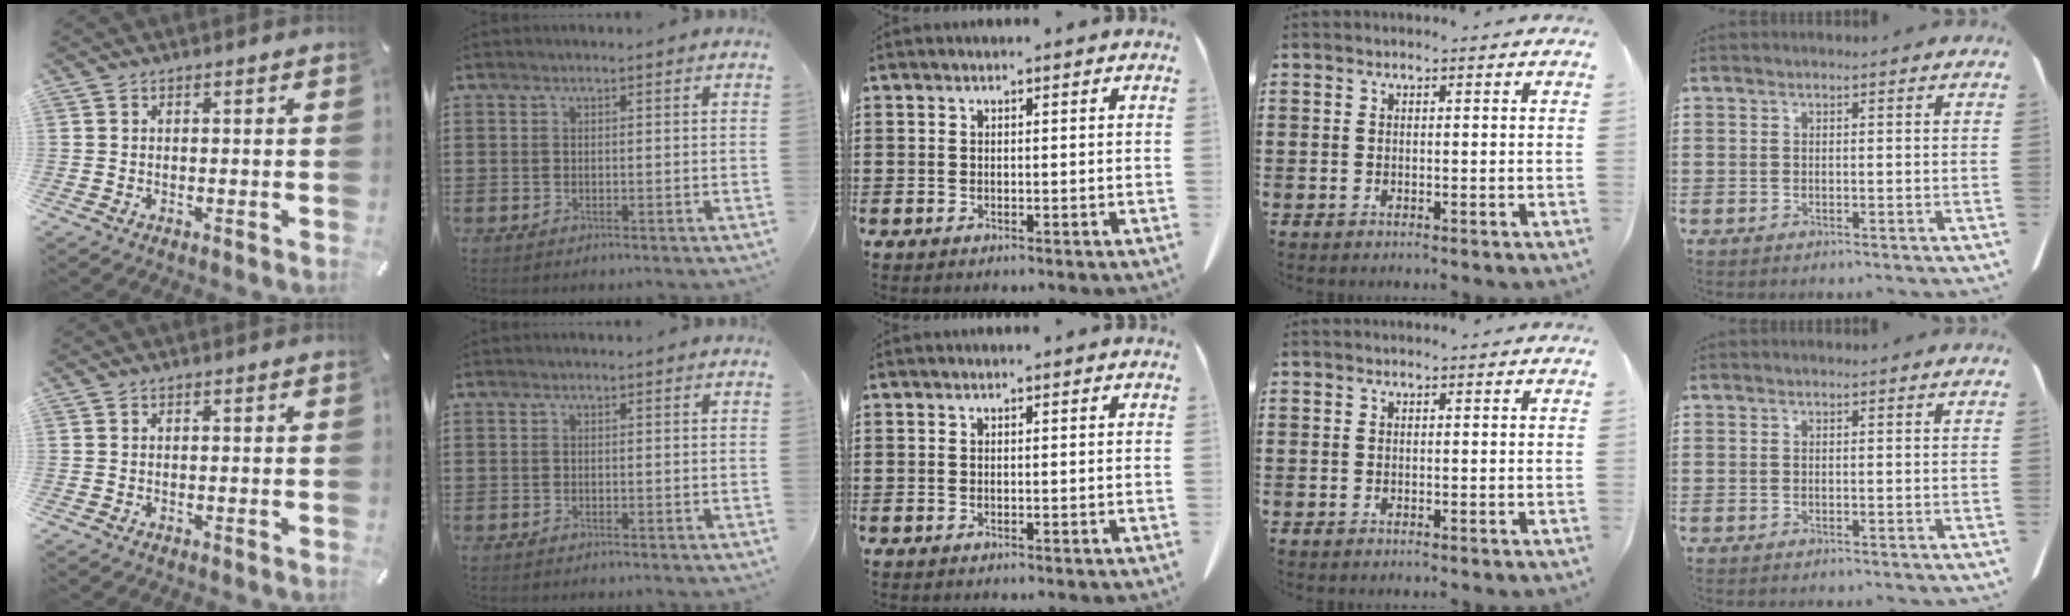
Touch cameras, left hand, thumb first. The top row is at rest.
{}